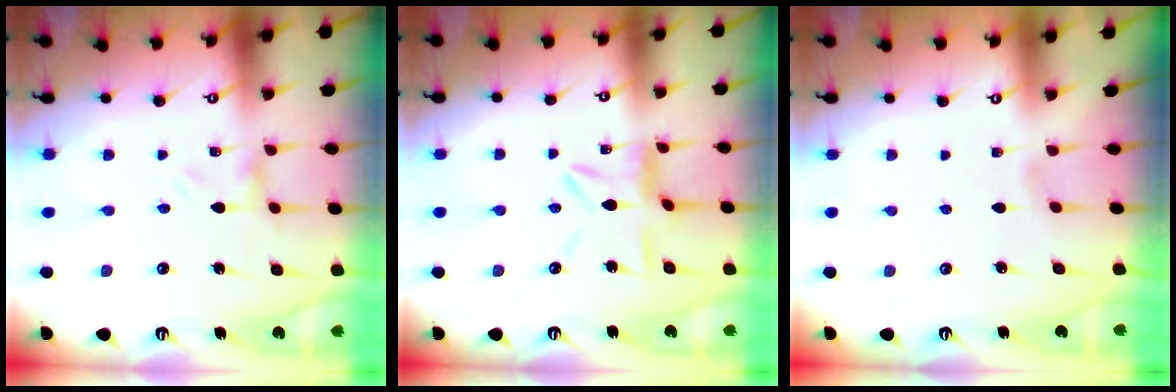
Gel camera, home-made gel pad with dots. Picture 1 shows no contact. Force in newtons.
{"total": 6.4, "press": 6.4, "slide": 0.4}
{"total": 0.9, "press": 0.9, "slide": 0.1}